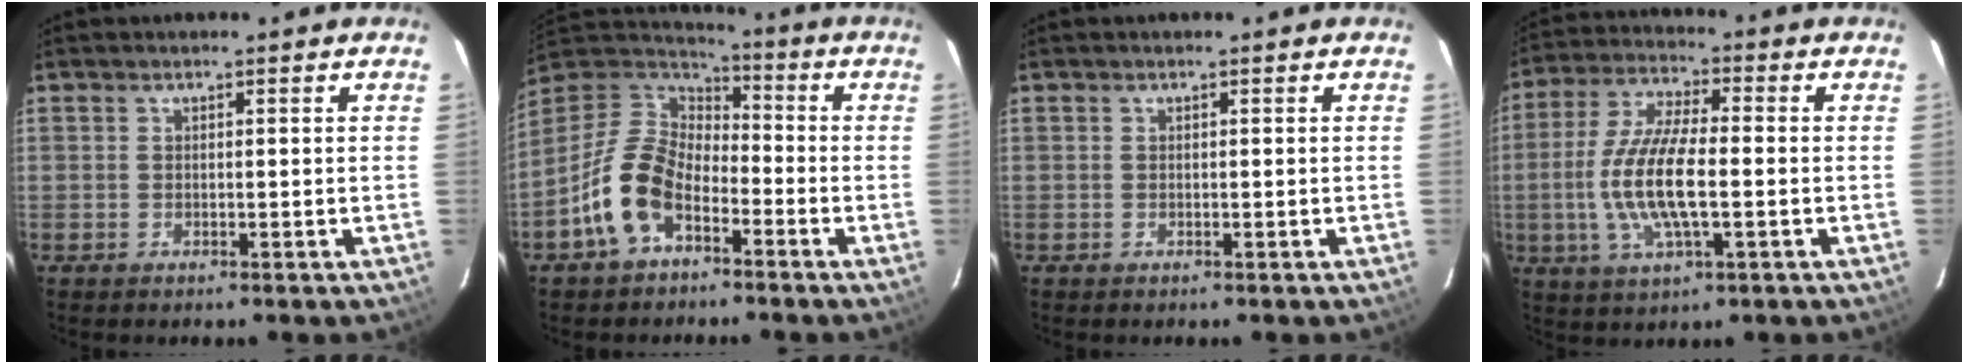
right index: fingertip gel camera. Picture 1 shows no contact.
{"total": 13.2, "force": [-6.2, 8.2, 8.4], "torque": [-0.175, 0.012, -0.123]}
{"total": 0.0}
{"total": 13.5, "force": [-1.9, 4.1, 12.7], "torque": [-0.264, -0.002, -0.039]}